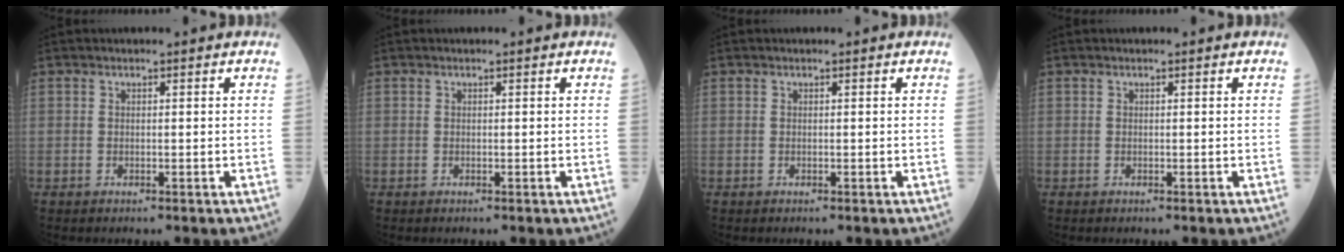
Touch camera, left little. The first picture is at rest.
{"total": 0.0}
{"total": 0.0}
{"total": 0.0}